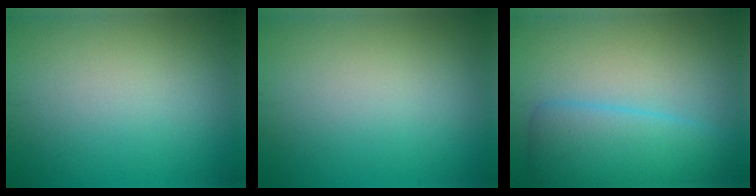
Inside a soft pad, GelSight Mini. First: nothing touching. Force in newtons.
{"total": 0.0}
{"total": 5.0, "press": 5.0, "slide": 0.3}